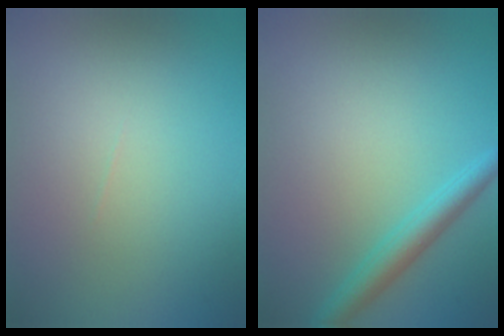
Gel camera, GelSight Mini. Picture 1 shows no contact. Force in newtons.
{"total": 2.7, "press": 2.7, "slide": 0.0}